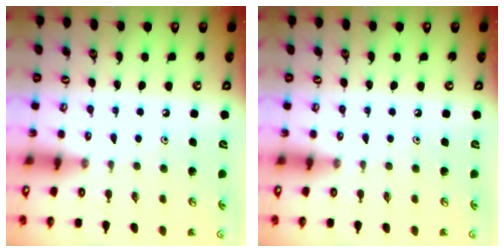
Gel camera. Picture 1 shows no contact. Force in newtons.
{"total": 0.0}